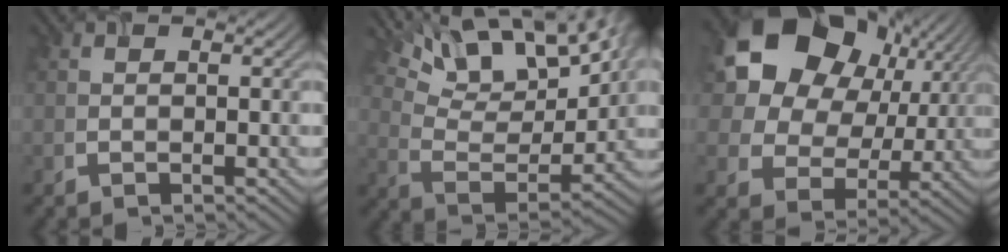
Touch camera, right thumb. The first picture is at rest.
{"total": 16.2, "force": [10.9, 6.3, 10.2], "torque": [-0.192, 0.006, 0.164]}
{"total": 18.2, "force": [8.0, 14.2, 8.0], "torque": [-0.215, 0.059, 0.165]}